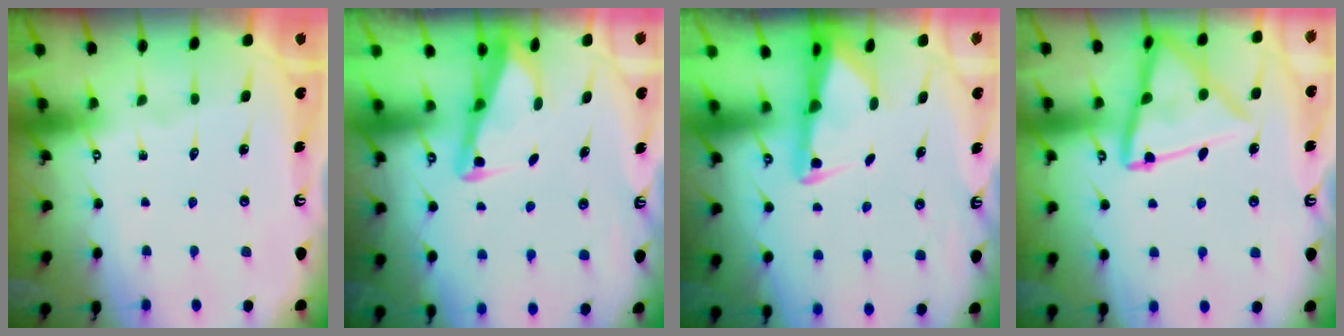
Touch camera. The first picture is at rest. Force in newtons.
{"total": 2.8, "press": 2.8, "slide": 0.3}
{"total": 2.2, "press": 2.2, "slide": 0.5}
{"total": 15.9, "press": 15.8, "slide": 1.5}